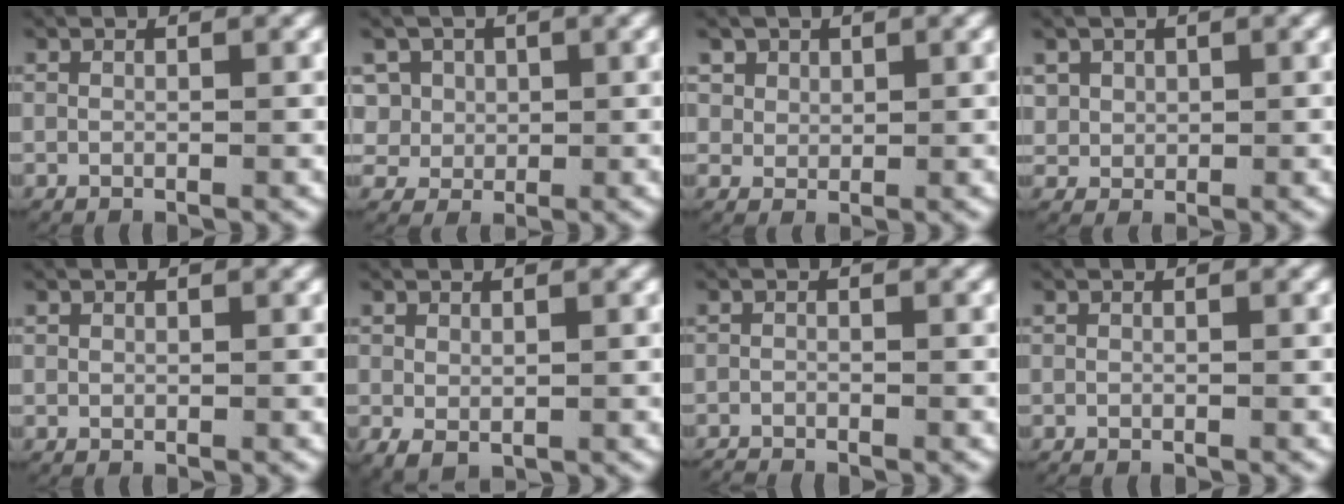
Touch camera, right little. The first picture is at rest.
{"total": 6.3, "force": [0.7, 5.8, 2.2], "torque": [-0.067, -0.018, 0.019]}
{"total": 2.4, "force": [1.4, 1.9, 0.4], "torque": [-0.018, -0.003, 0.035]}
{"total": 2.7, "force": [1.0, 2.4, 0.8], "torque": [-0.032, -0.004, 0.026]}
{"total": 0.0}
{"total": 1.7, "force": [-0.3, 1.2, 1.2], "torque": [-0.017, -0.007, 0.005]}
{"total": 1.5, "force": [-1.5, 0.3, 0.1], "torque": [-0.010, -0.012, -0.023]}
{"total": 0.0}